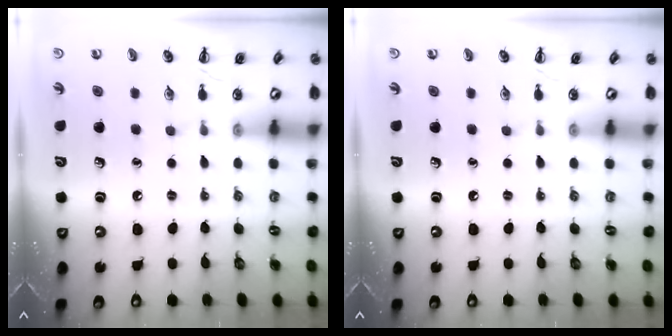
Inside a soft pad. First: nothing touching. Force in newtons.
{"total": 0.0}